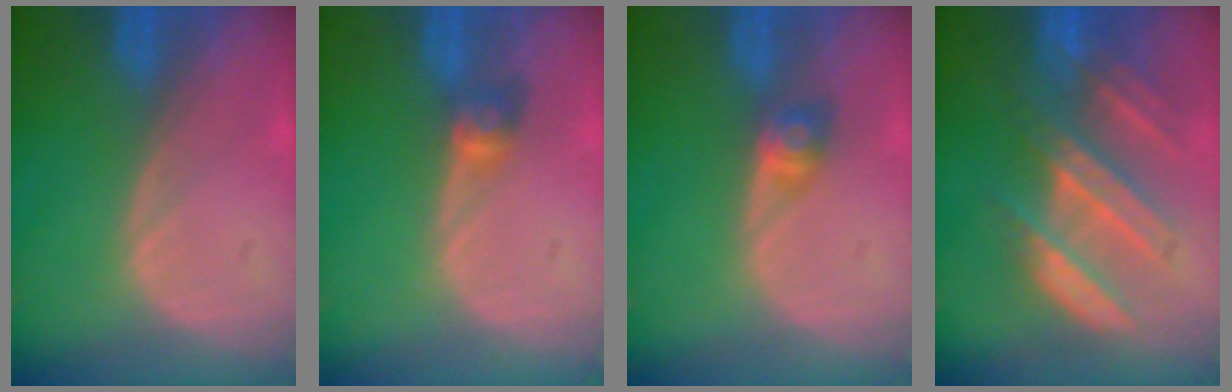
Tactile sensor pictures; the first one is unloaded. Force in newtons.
{"total": 2.7, "press": 2.4, "slide": 1.2}
{"total": 2.7, "press": 2.5, "slide": 1.1}
{"total": 8.4, "press": 7.9, "slide": 3.0}